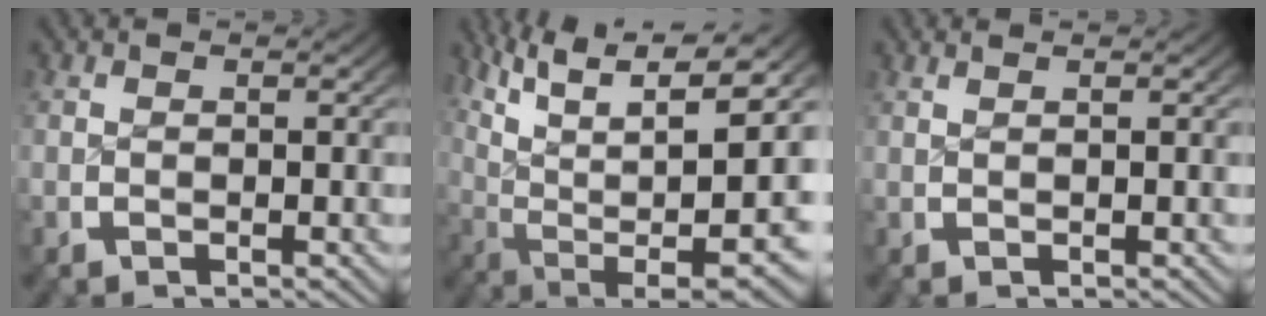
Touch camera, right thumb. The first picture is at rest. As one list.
[{"total": 15.3, "force": [0.6, 9.8, 11.7], "torque": [-0.225, -0.058, 0.043]}, {"total": 1.1, "force": [0.7, -0.3, 0.8], "torque": [-0.013, 0.006, 0.013]}]